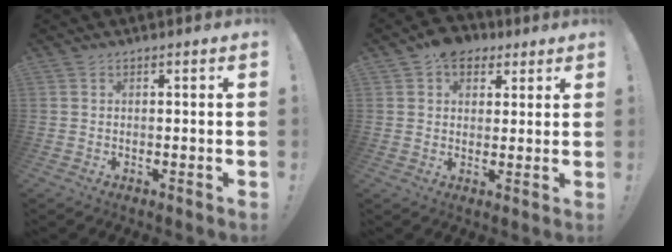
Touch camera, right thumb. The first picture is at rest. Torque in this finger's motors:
{"motor_torque": [0.00, 0.04, 0.19, 0.18, 0.00]}